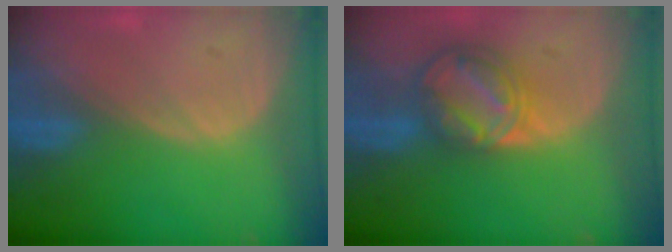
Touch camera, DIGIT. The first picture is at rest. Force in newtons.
{"total": 8.5, "press": 7.2, "slide": 4.6}